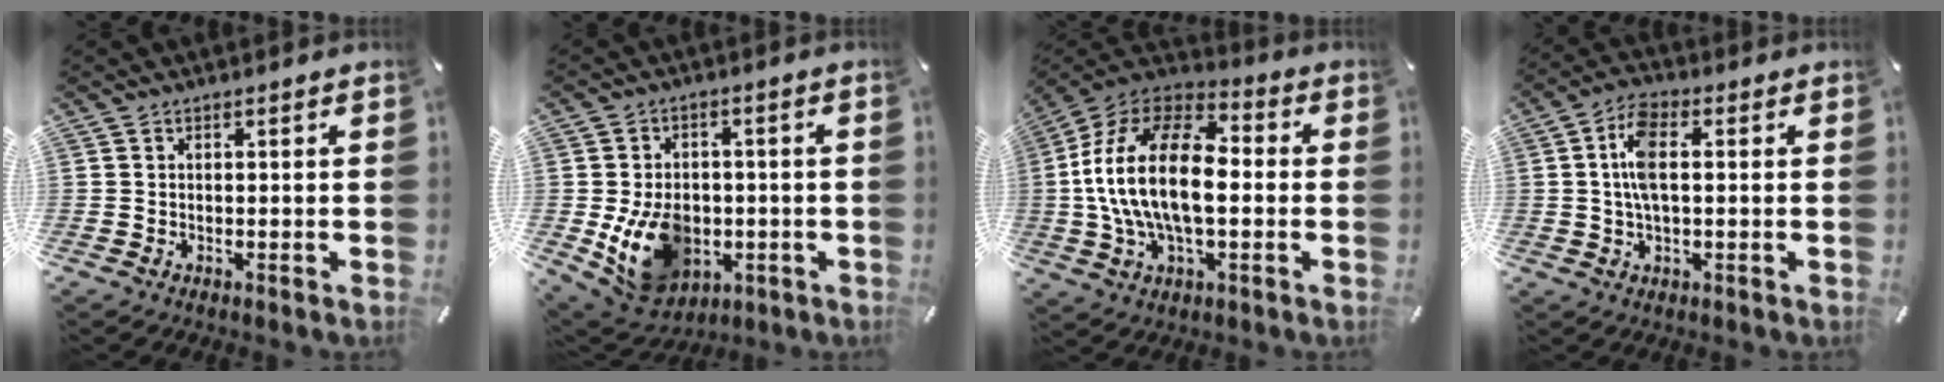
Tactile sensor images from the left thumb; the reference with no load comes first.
{"total": 13.9, "force": [-2.9, 10.8, 8.2], "torque": [-0.164, 0.003, -0.045]}
{"total": 21.1, "force": [-1.5, 12.0, 17.3], "torque": [-0.359, 0.014, -0.024]}
{"total": 8.2, "force": [0.8, 4.0, 7.2], "torque": [-0.148, 0.005, 0.009]}